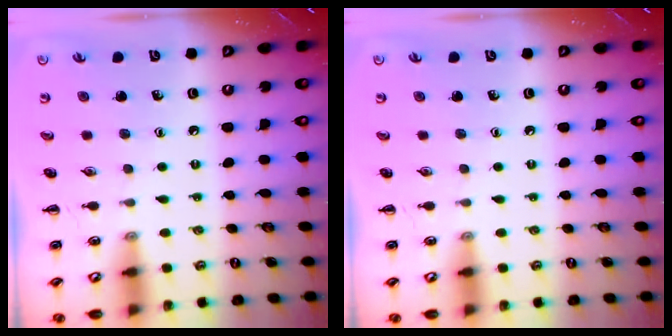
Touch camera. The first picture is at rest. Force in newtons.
{"total": 0.0}